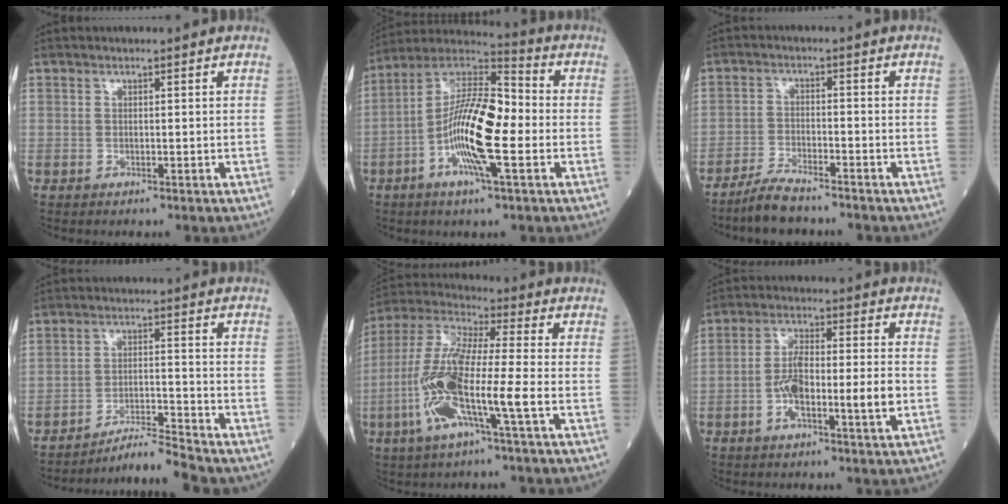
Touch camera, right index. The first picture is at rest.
{"total": 15.4, "force": [-3.1, 3.0, 14.8], "torque": [-0.278, 0.011, -0.063]}
{"total": 5.4, "force": [-4.7, 0.9, 2.4], "torque": [-0.049, -0.010, -0.092]}
{"total": 6.2, "force": [-6.0, -0.9, 1.2], "torque": [-0.018, -0.004, -0.103]}
{"total": 14.7, "force": [-4.2, 1.3, 14.0], "torque": [-0.299, -0.003, -0.087]}
{"total": 9.5, "force": [-2.2, 1.7, 9.1], "torque": [-0.168, 0.016, -0.040]}